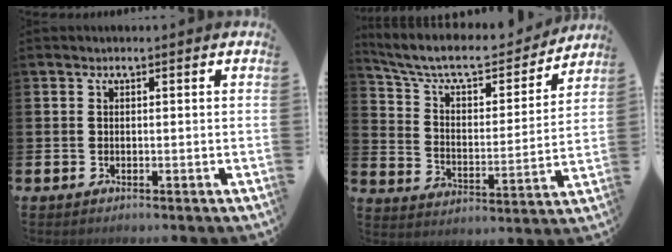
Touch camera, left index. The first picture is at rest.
{"total": 9.2, "force": [8.0, 2.8, 3.6], "torque": [-0.105, -0.052, 0.135]}